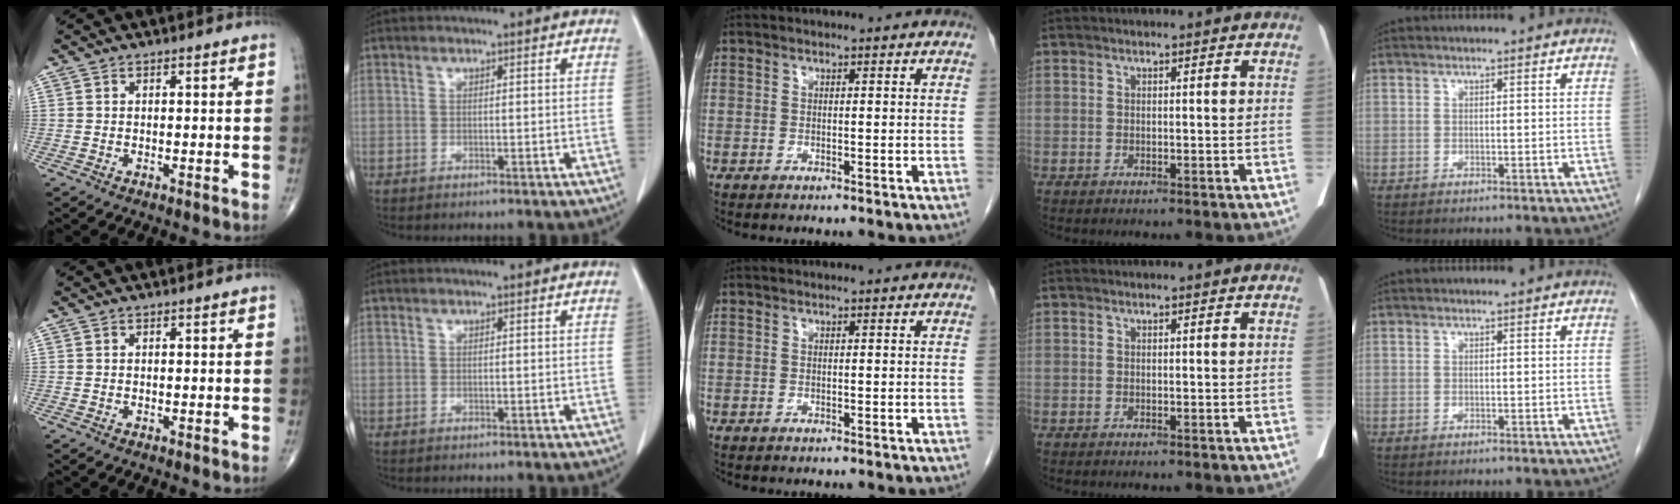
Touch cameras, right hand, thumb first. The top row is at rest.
{}